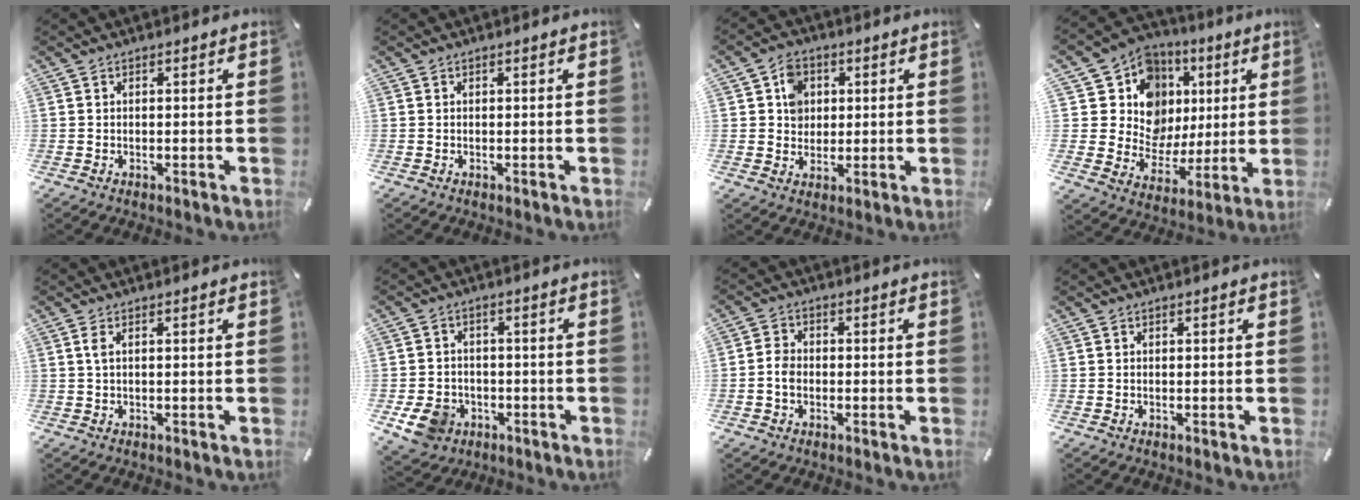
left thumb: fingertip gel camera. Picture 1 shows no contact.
{"total": 0.0}
{"total": 6.2, "force": [1.3, 5.6, 2.2], "torque": [-0.034, 0.004, 0.021]}
{"total": 14.2, "force": [4.3, 12.9, 4.3], "torque": [-0.061, -0.044, 0.096]}
{"total": 1.5, "force": [0.3, 0.2, 1.4], "torque": [-0.030, 0.000, 0.005]}
{"total": 8.0, "force": [-3.1, 6.7, 3.2], "torque": [-0.078, 0.017, -0.058]}
{"total": 3.4, "force": [-0.8, 2.7, 1.9], "torque": [-0.036, 0.007, -0.016]}
{"total": 0.0}